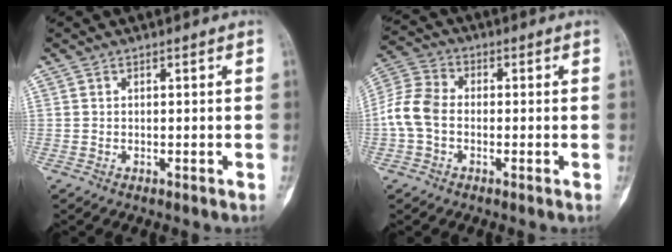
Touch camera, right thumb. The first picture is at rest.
{"total": 7.7, "force": [-1.3, 5.6, 5.2], "torque": [-0.109, 0.022, -0.037]}